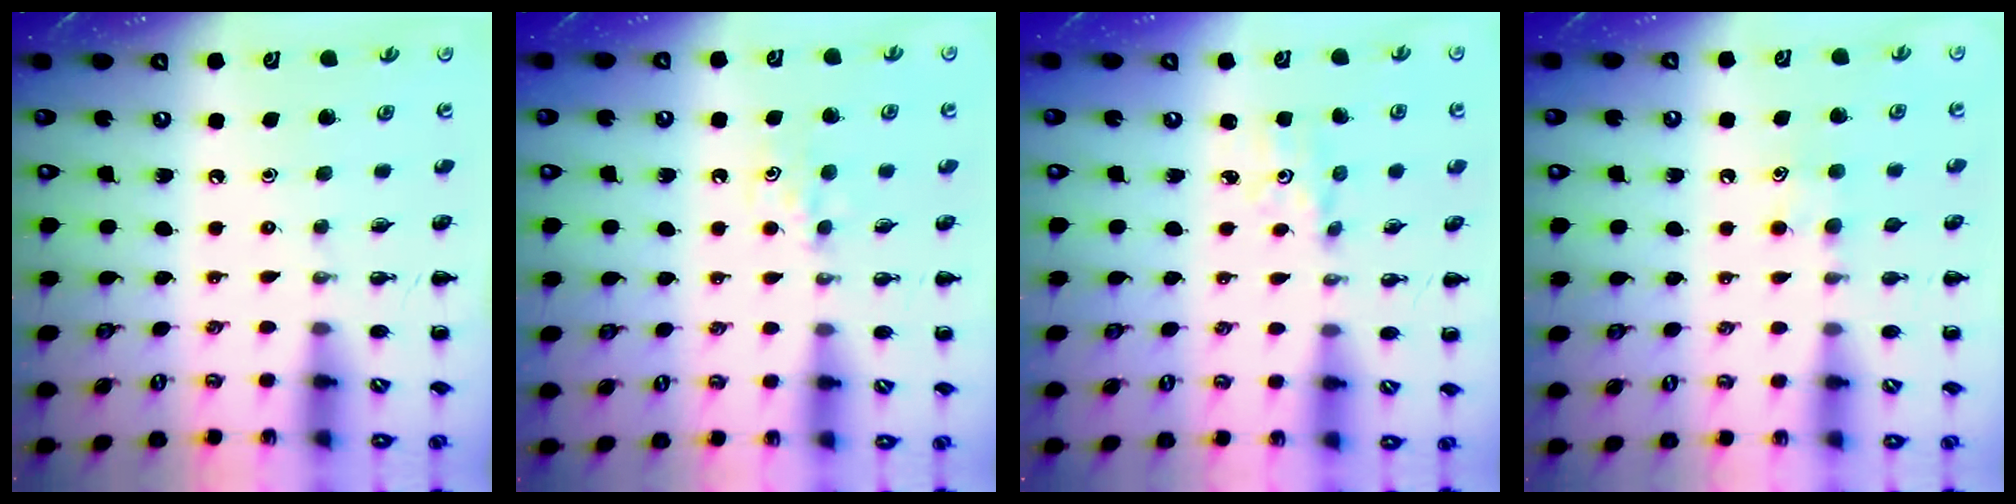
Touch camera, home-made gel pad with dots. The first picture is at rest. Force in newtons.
{"total": 4.4, "press": 4.2, "slide": 1.3}
{"total": 2.3, "press": 2.2, "slide": 0.7}
{"total": 5.8, "press": 5.5, "slide": 1.7}